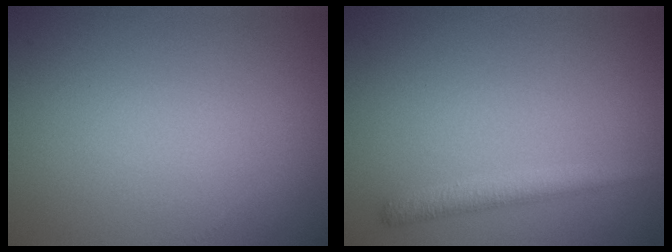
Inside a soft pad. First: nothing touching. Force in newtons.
{"total": 2.1, "press": 2.1, "slide": 0.1}